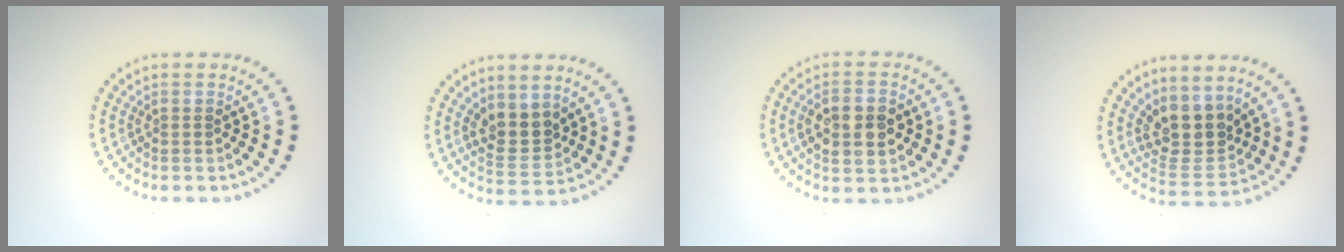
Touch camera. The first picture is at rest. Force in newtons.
{"total": 3.0, "press": 2.7, "slide": 1.2}
{"total": 4.2, "press": 4.2, "slide": 0.4}
{"total": 4.1, "press": 3.6, "slide": 2.0}